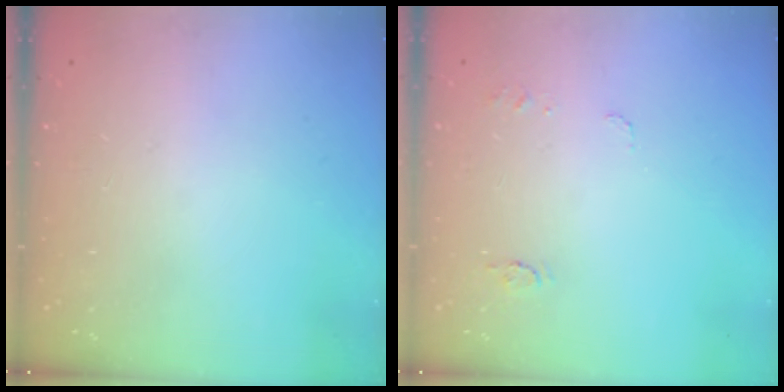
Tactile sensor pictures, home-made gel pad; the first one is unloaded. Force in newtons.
{"total": 5.2, "press": 5.1, "slide": 0.5}